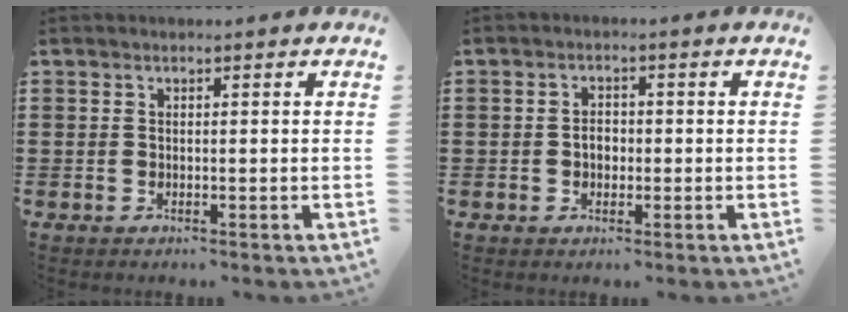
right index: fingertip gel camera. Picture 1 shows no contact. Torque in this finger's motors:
{"motor_torque": [1.03, 1.00, 0.08, 0.01]}